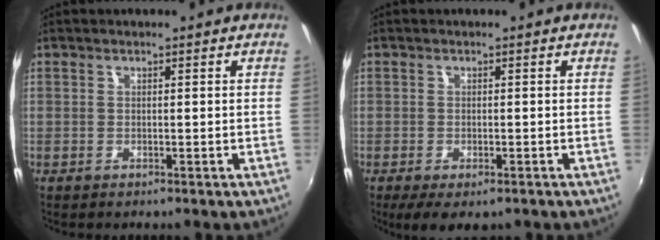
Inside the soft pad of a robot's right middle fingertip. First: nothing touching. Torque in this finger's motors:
{"motor_torque": [1.03, -1.11, 0.16, 0.03]}